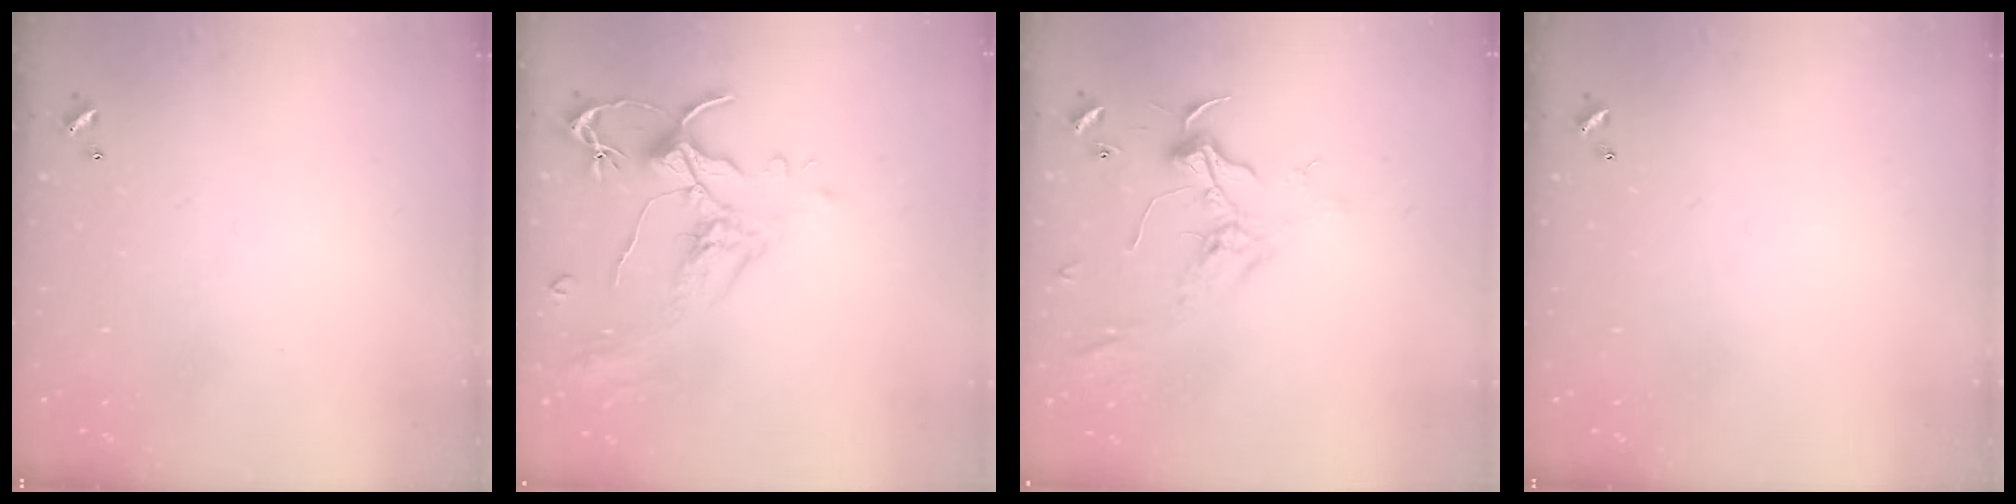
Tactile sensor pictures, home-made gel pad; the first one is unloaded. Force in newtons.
{"total": 1.8, "press": 1.2, "slide": 1.3}
{"total": 2.3, "press": 2.2, "slide": 0.7}
{"total": 0.0}